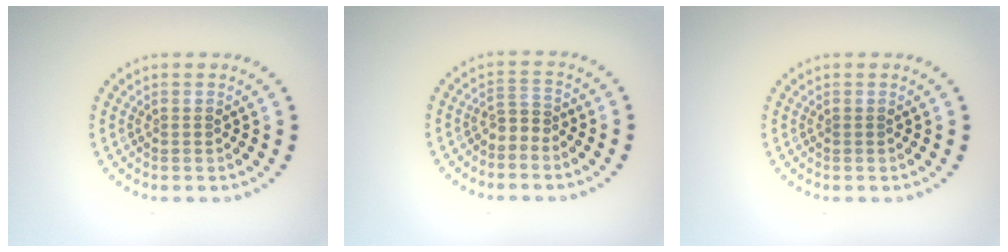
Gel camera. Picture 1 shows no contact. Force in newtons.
{"total": 1.6, "press": 1.0, "slide": 1.2}
{"total": 0.0}